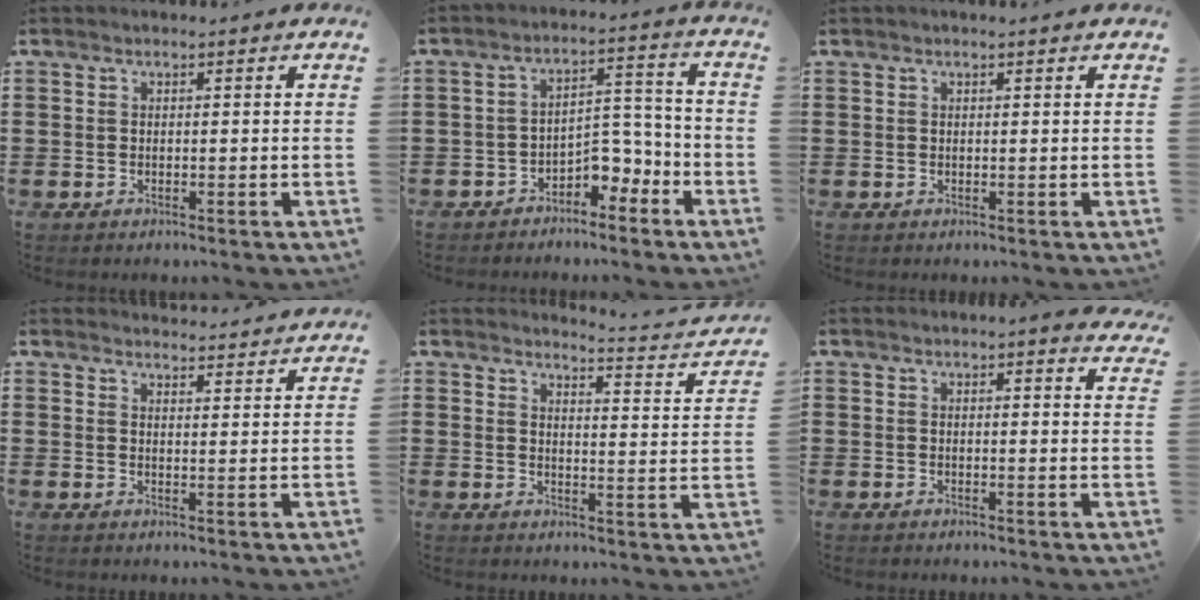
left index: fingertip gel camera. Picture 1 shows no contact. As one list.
[{"total": 5.2, "force": [-4.0, 2.3, 2.3], "torque": [-0.042, 0.014, -0.077]}, {"total": 0.5, "force": [0.4, -0.1, 0.4], "torque": [-0.006, -0.001, 0.007]}, {"total": 3.5, "force": [3.5, -0.2, 0.0], "torque": [-0.003, -0.023, 0.062]}, {"total": 3.0, "force": [2.8, -0.3, 0.9], "torque": [-0.019, -0.034, 0.039]}, {"total": 2.4, "force": [2.3, -0.2, 0.7], "torque": [-0.011, -0.009, 0.042]}]